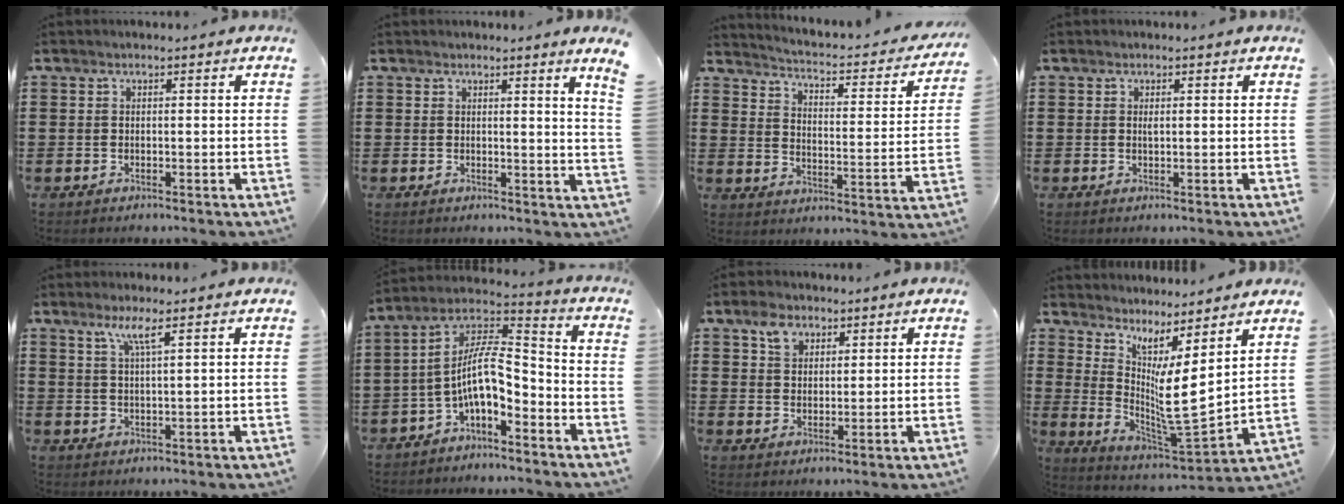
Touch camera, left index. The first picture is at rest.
{"total": 2.4, "force": [1.8, -1.2, 1.1], "torque": [-0.016, -0.017, 0.031]}
{"total": 2.1, "force": [1.9, -0.1, 0.9], "torque": [-0.035, -0.029, 0.018]}
{"total": 0.6, "force": [0.2, 0.2, 0.5], "torque": [-0.013, 0.000, 0.005]}
{"total": 3.5, "force": [2.2, 0.1, 2.7], "torque": [-0.061, 0.002, 0.038]}
{"total": 9.6, "force": [-4.0, 3.5, 8.1], "torque": [-0.192, -0.011, -0.088]}
{"total": 4.4, "force": [2.7, 3.0, 1.7], "torque": [-0.037, 0.009, 0.048]}
{"total": 6.9, "force": [1.4, 0.5, 6.8], "torque": [-0.130, -0.055, 0.020]}